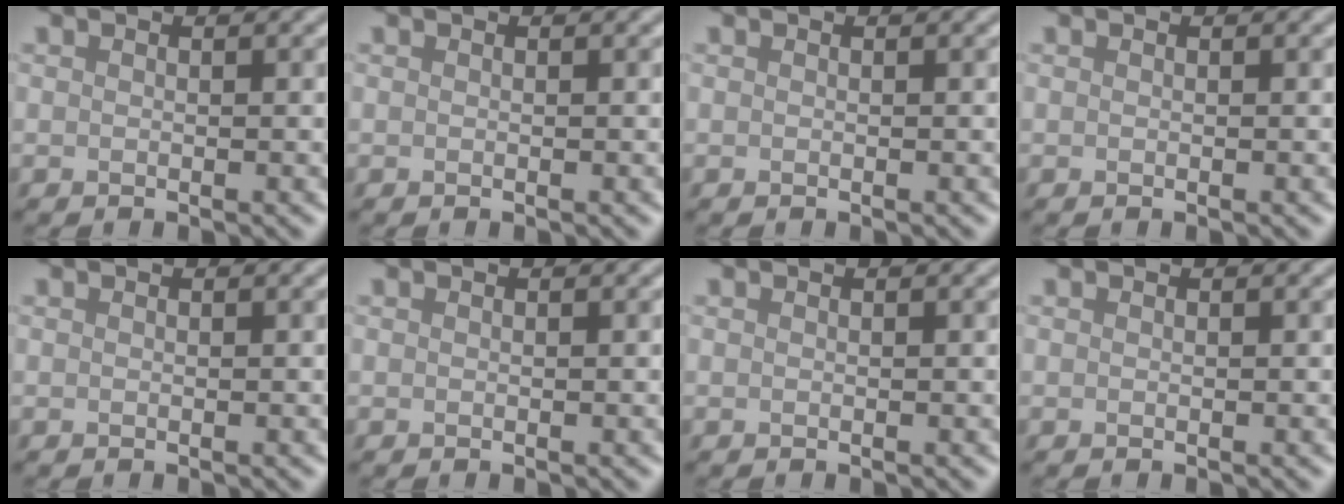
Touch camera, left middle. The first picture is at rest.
{"total": 0.0}
{"total": 0.0}
{"total": 0.0}
{"total": 0.0}
{"total": 0.0}
{"total": 0.0}
{"total": 0.0}